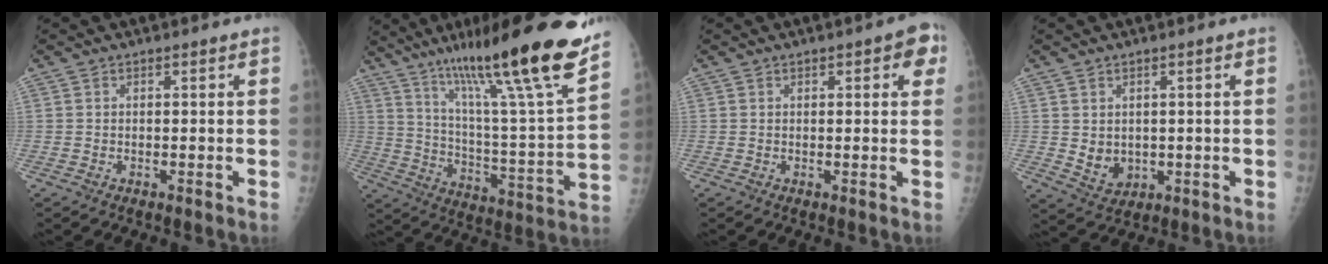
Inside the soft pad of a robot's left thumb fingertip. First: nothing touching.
{"total": 27.1, "force": [18.5, 2.4, 19.6], "torque": [-0.298, -0.067, 0.298]}
{"total": 5.0, "force": [2.0, 2.0, 4.1], "torque": [-0.029, 0.000, 0.017]}
{"total": 4.5, "force": [0.4, 3.7, 2.5], "torque": [-0.027, -0.012, 0.025]}